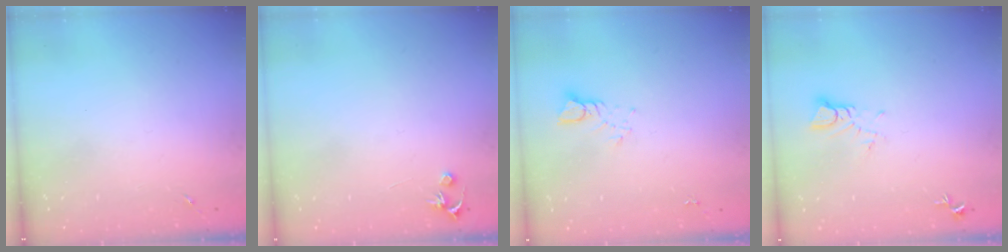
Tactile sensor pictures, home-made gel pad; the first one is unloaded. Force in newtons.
{"total": 3.2, "press": 3.2, "slide": 0.3}
{"total": 3.8, "press": 3.8, "slide": 0.3}
{"total": 4.0, "press": 4.0, "slide": 0.3}